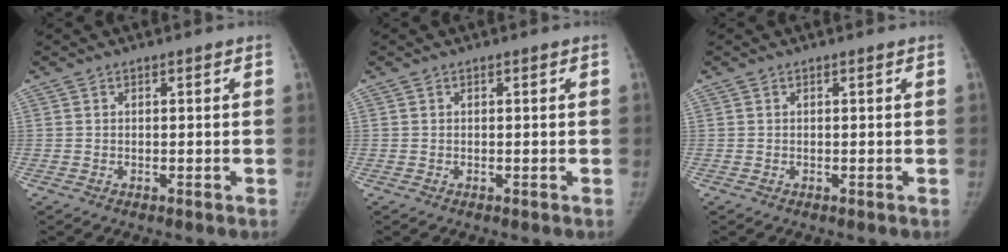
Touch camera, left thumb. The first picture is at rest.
{"total": 0.0}
{"total": 0.0}